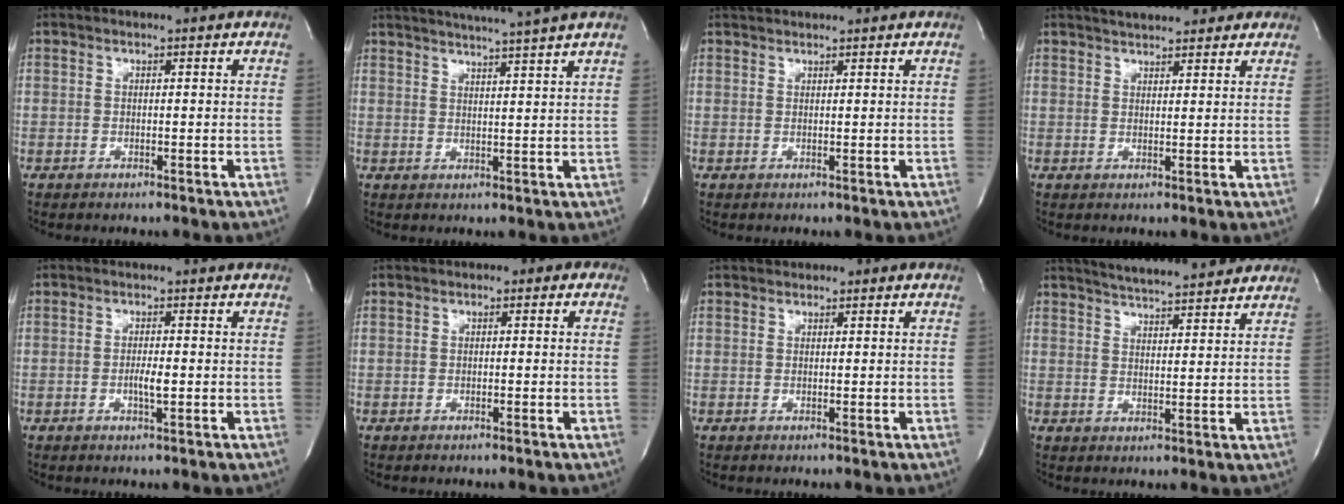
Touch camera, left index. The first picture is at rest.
{"total": 10.9, "force": [9.4, -1.8, 5.2], "torque": [-0.084, -0.005, 0.121]}
{"total": 2.4, "force": [2.3, 0.2, 0.5], "torque": [-0.009, 0.026, 0.043]}
{"total": 9.5, "force": [8.2, 2.9, 3.8], "torque": [-0.046, 0.020, 0.102]}
{"total": 2.3, "force": [-0.6, 0.3, 2.2], "torque": [-0.043, -0.003, -0.010]}
{"total": 1.8, "force": [-0.1, 1.3, 1.3], "torque": [-0.010, 0.014, -0.012]}
{"total": 1.2, "force": [0.5, 0.9, 0.6], "torque": [-0.008, 0.007, 0.004]}
{"total": 13.8, "force": [12.5, 2.0, 5.6], "torque": [-0.083, 0.013, 0.169]}